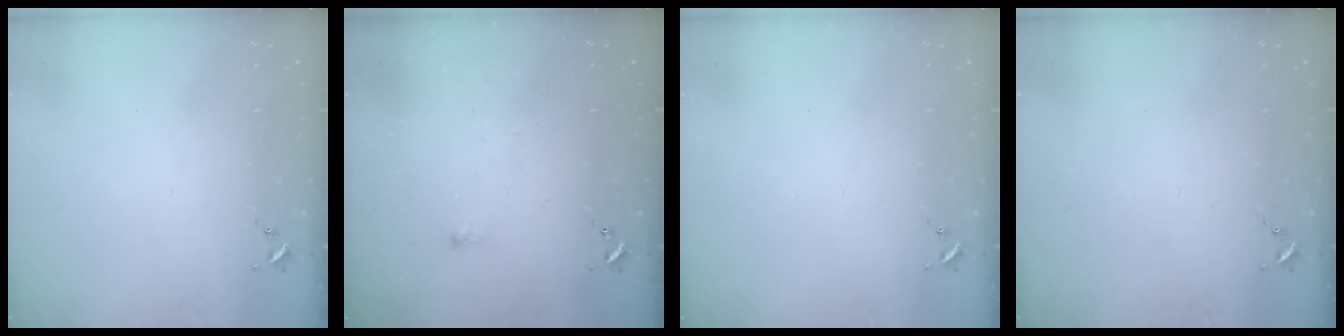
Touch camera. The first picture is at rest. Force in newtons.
{"total": 2.6, "press": 2.6, "slide": 0.1}
{"total": 0.0}
{"total": 0.0}